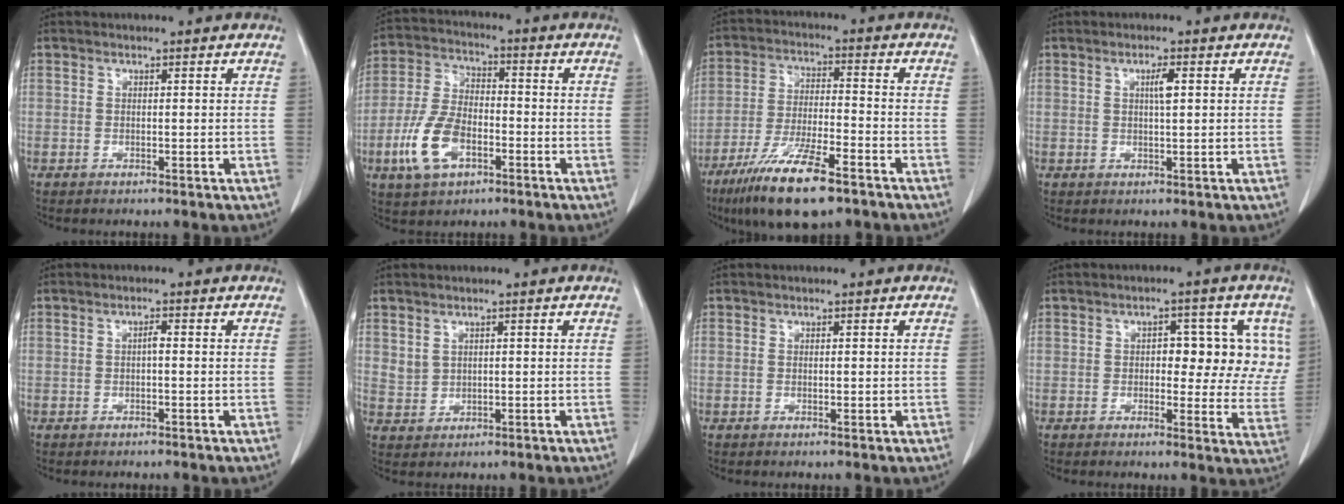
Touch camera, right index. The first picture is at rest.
{"total": 10.5, "force": [-4.2, 5.5, 7.9], "torque": [-0.184, 0.005, -0.078]}
{"total": 13.4, "force": [-8.7, 2.3, 9.9], "torque": [-0.188, -0.026, -0.152]}
{"total": 2.2, "force": [0.6, 0.2, 2.1], "torque": [-0.037, 0.001, 0.010]}
{"total": 1.0, "force": [-0.1, 0.2, 1.0], "torque": [-0.017, 0.002, -0.001]}
{"total": 2.3, "force": [1.3, 1.7, 0.7], "torque": [-0.012, -0.002, 0.033]}
{"total": 0.6, "force": [0.1, 0.3, 0.5], "torque": [-0.011, -0.002, 0.004]}
{"total": 9.1, "force": [2.1, 4.9, 7.4], "torque": [-0.067, 0.015, 0.024]}